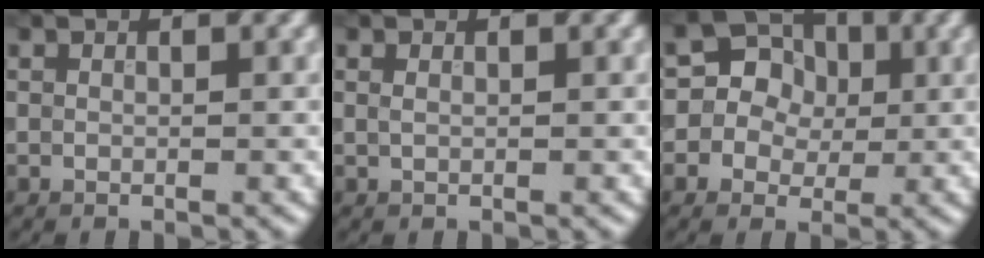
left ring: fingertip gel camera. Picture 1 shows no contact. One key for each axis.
{"total": 0.5, "fx": 0.3, "fy": -0.4, "fz": 0.2, "tx": -0.009, "ty": -0.003, "tz": 0.011}
{"total": 7.3, "fx": 1.6, "fy": 6.6, "fz": 2.6, "tx": -0.045, "ty": 0.036, "tz": 0.005}